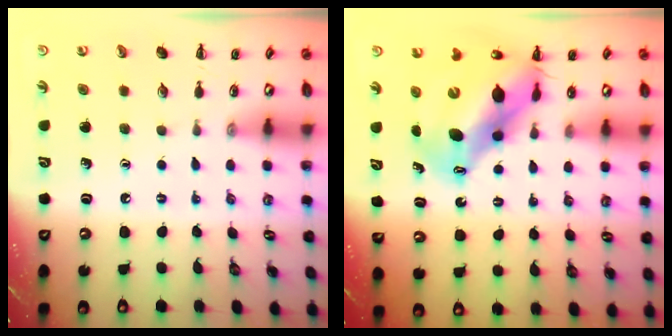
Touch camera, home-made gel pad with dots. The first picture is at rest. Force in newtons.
{"total": 12.6, "press": 12.2, "slide": 3.0}